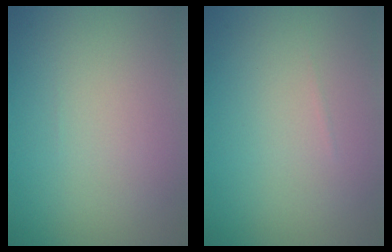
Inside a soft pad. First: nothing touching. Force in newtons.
{"total": 0.0}